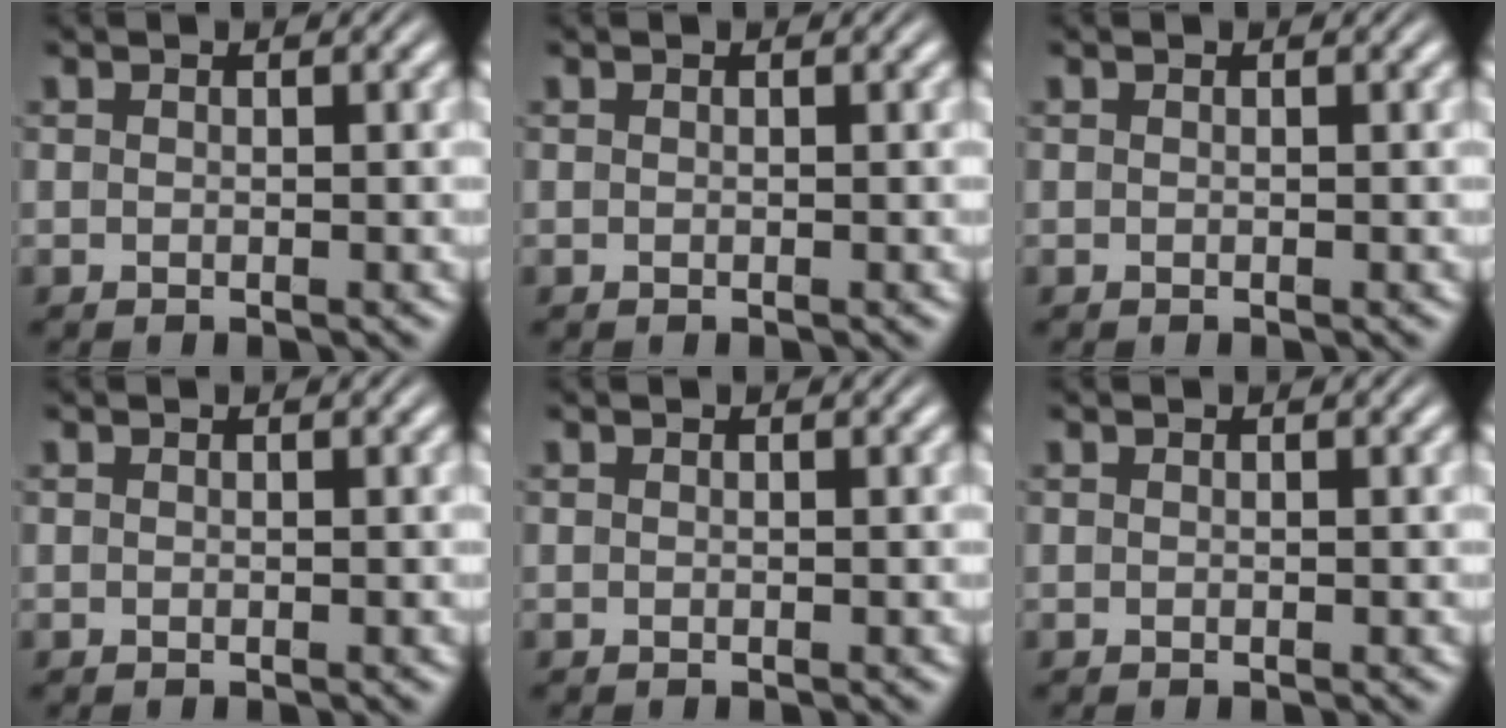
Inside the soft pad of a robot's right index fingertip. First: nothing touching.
{"total": 0.0}
{"total": 0.0}
{"total": 0.0}
{"total": 0.0}
{"total": 0.0}